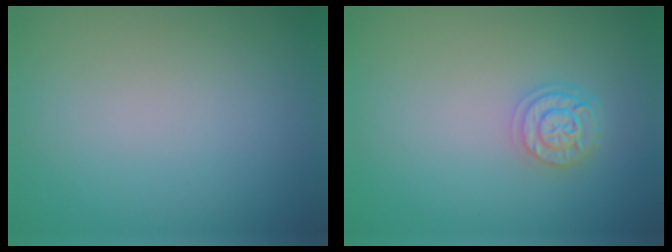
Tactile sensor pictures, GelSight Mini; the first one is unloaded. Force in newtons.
{"total": 2.3, "press": 1.9, "slide": 1.3}